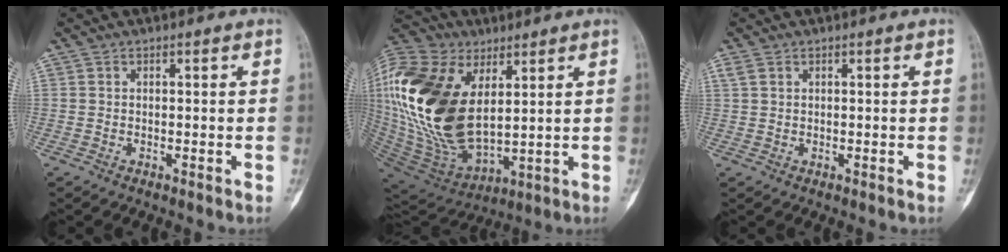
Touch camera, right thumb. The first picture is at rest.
{"total": 28.1, "force": [6.5, 15.9, 22.3], "torque": [-0.489, -0.025, 0.130]}
{"total": 1.5, "force": [0.8, 0.9, 0.9], "torque": [-0.025, 0.009, 0.022]}